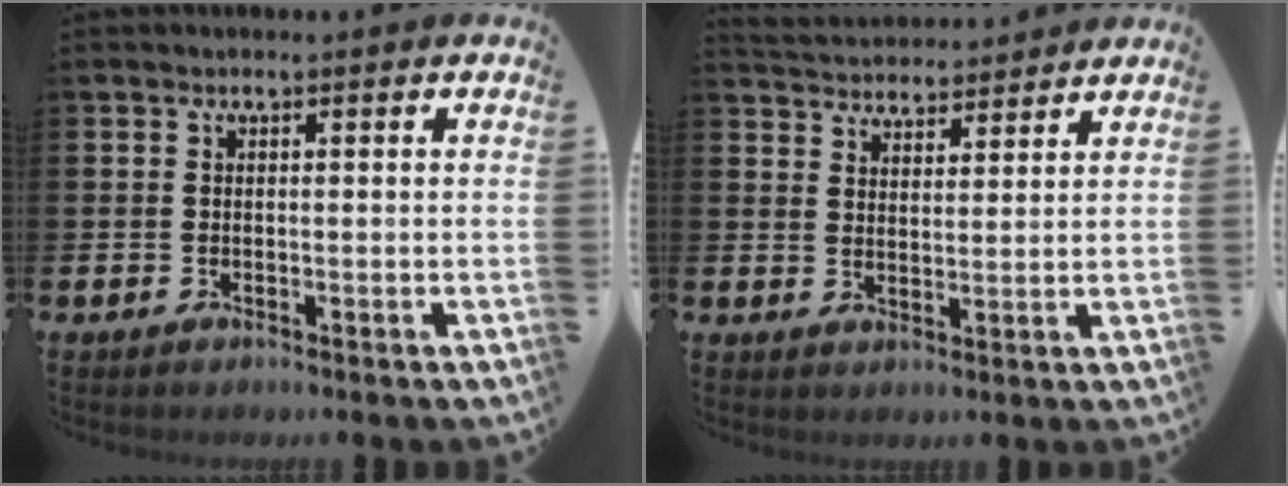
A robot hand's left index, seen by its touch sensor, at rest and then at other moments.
{"total": 4.2, "force": [4.2, 0.6, -0.4], "torque": [-0.015, -0.024, 0.076]}